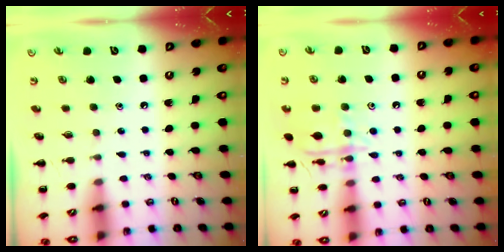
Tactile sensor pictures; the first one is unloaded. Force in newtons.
{"total": 12.5, "press": 12.5, "slide": 0.7}